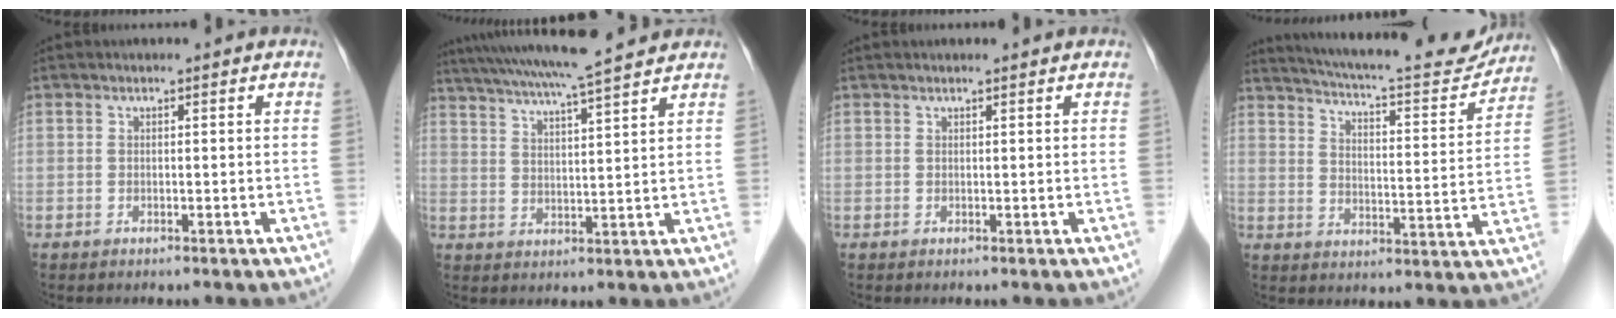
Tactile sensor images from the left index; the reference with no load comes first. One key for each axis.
{"total": 15.2, "fx": 13.1, "fy": -0.2, "fz": 7.6, "tx": -0.141, "ty": 0.030, "tz": 0.195}
{"total": 1.4, "fx": 1.3, "fy": 0.1, "fz": 0.6, "tx": -0.007, "ty": 0.014, "tz": 0.020}
{"total": 19.4, "fx": 18.1, "fy": 2.2, "fz": 6.7, "tx": -0.108, "ty": -0.028, "tz": 0.241}